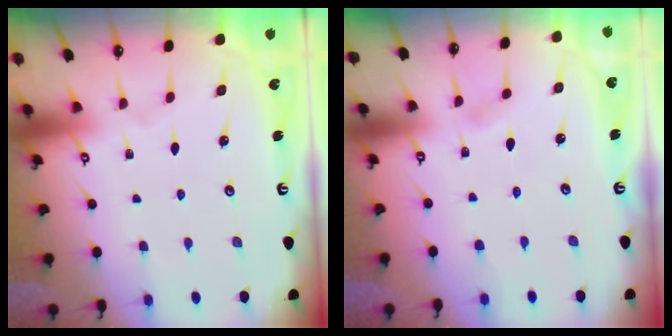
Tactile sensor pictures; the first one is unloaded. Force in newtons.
{"total": 1.6, "press": 1.6, "slide": 0.2}